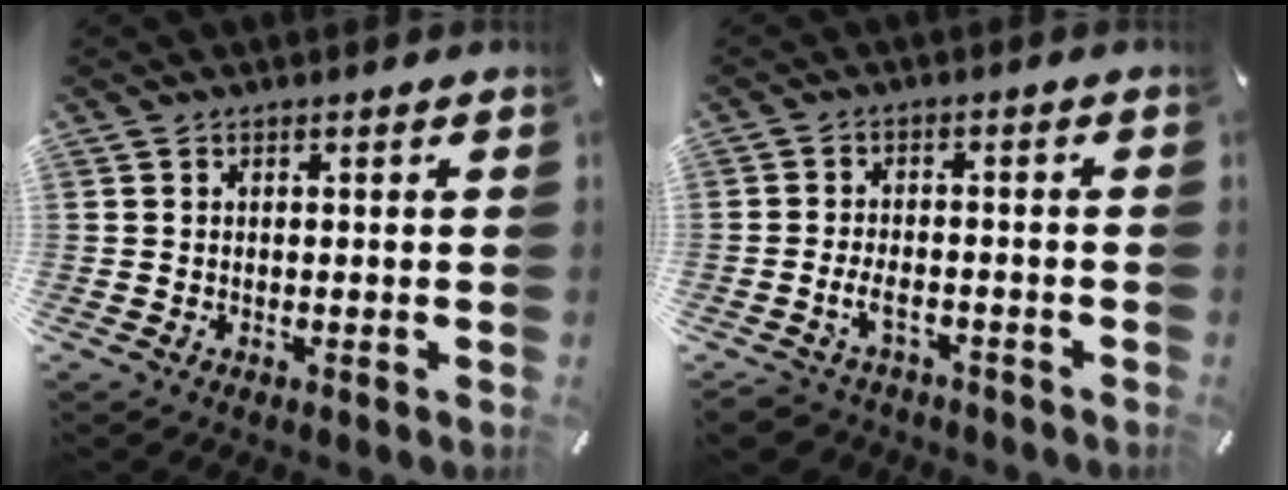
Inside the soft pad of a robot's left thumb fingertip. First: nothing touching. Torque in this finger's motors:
{"motor_torque": [-0.19, 2.45, 0.81, 0.82, 0.07]}